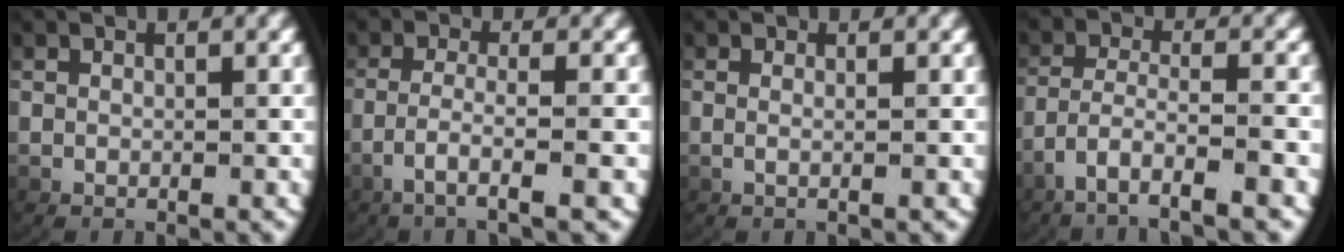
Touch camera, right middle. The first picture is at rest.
{"total": 3.5, "force": [-2.1, 0.1, 2.8], "torque": [-0.064, -0.012, -0.026]}
{"total": 1.0, "force": [0.0, -0.4, 0.8], "torque": [-0.027, -0.007, 0.004]}
{"total": 4.6, "force": [-3.1, 1.0, 3.2], "torque": [-0.077, -0.022, -0.037]}